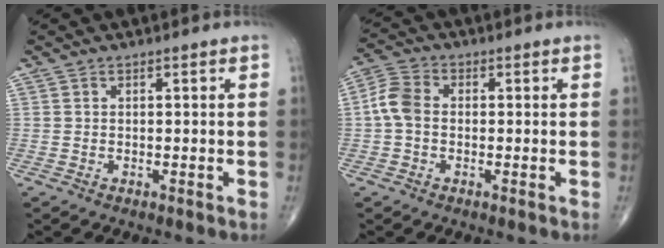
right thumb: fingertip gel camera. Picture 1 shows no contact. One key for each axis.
{"total": 5.5, "fx": -0.3, "fy": 3.9, "fz": 3.9, "tx": -0.080, "ty": 0.016, "tz": -0.015}